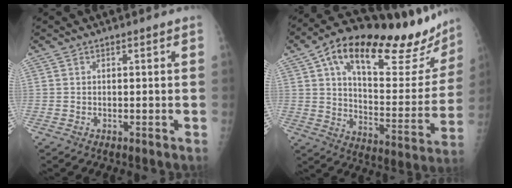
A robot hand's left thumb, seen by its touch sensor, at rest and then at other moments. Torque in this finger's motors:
{"motor_torque": [0.45, 0.58, 1.48, -1.29, 0.25]}